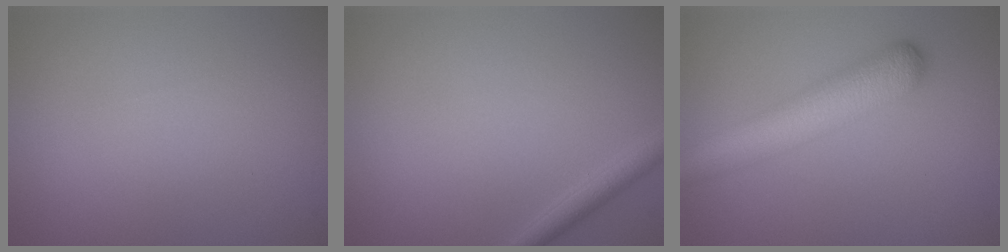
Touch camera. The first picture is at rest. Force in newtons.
{"total": 1.6, "press": 1.6, "slide": 0.1}
{"total": 5.7, "press": 5.7, "slide": 0.2}